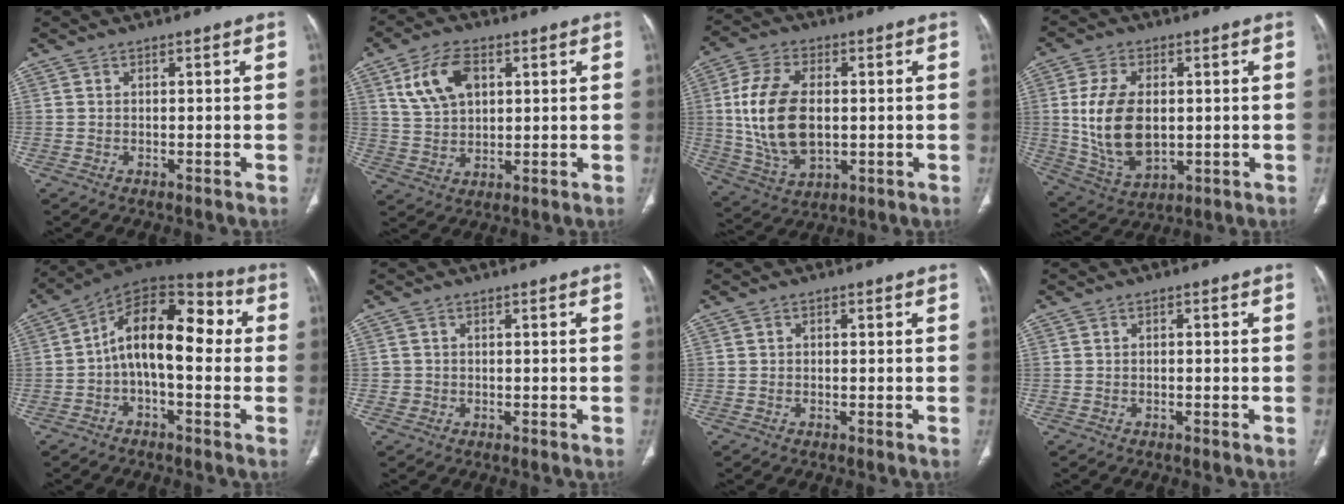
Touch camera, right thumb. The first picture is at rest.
{"total": 9.9, "force": [3.9, 6.0, 6.9], "torque": [-0.121, -0.003, 0.077]}
{"total": 16.0, "force": [0.7, 9.5, 12.9], "torque": [-0.250, -0.003, 0.022]}
{"total": 14.2, "force": [0.8, 8.6, 11.2], "torque": [-0.209, -0.011, 0.029]}
{"total": 15.3, "force": [0.1, 8.0, 13.1], "torque": [-0.178, 0.053, -0.014]}
{"total": 1.4, "force": [-0.2, 1.4, 0.0], "torque": [0.009, 0.007, -0.005]}
{"total": 0.7, "force": [0.1, 0.6, 0.4], "torque": [-0.001, 0.002, -0.001]}
{"total": 0.5, "force": [-0.1, 0.3, 0.4], "torque": [-0.005, 0.002, -0.006]}